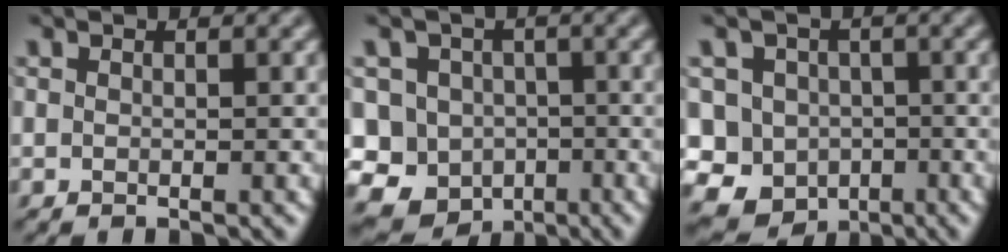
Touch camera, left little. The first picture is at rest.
{"total": 12.3, "force": [-4.3, 10.8, 3.9], "torque": [-0.086, -0.006, -0.096]}
{"total": 10.5, "force": [-3.0, 9.5, 3.4], "torque": [-0.070, 0.001, -0.079]}